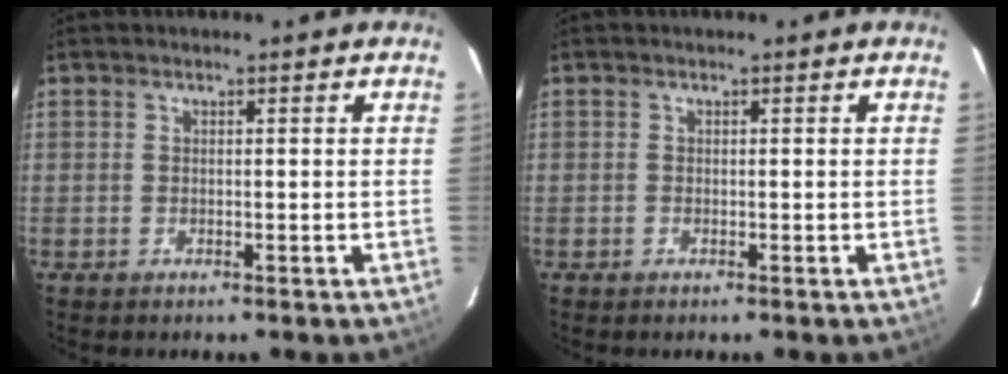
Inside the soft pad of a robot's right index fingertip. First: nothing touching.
{"total": 0.0}